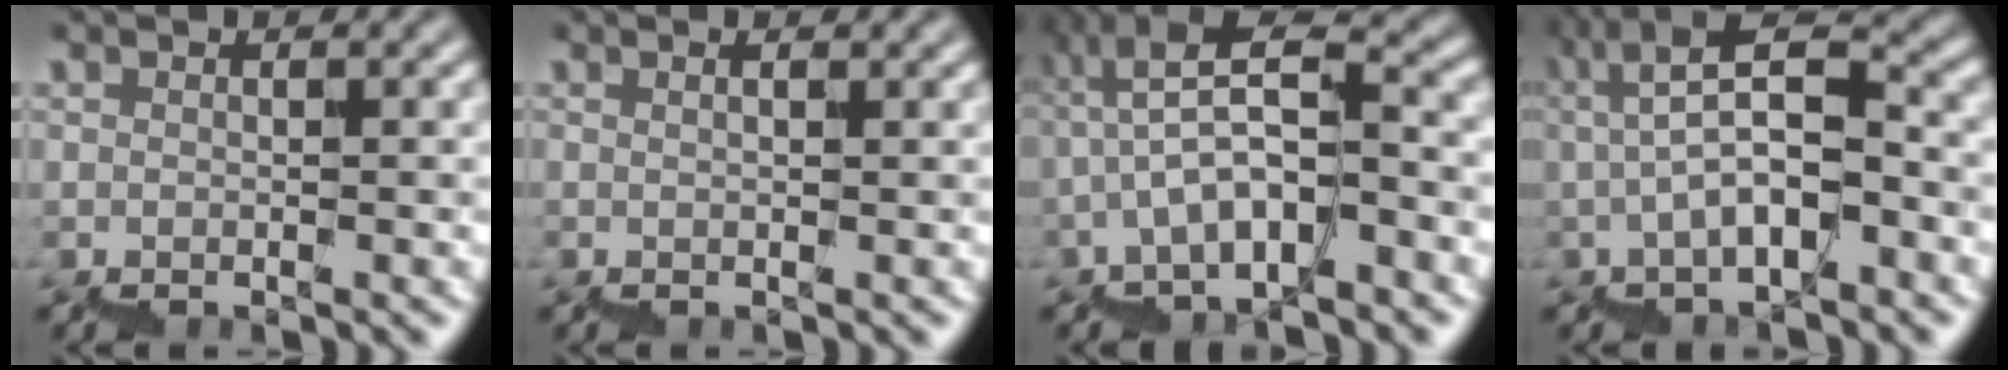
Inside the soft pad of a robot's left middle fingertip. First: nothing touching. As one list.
[{"total": 0.9, "force": [0.7, 0.1, 0.6], "torque": [-0.001, 0.000, 0.007]}, {"total": 5.9, "force": [-1.2, 1.8, 5.5], "torque": [-0.095, 0.028, -0.022]}, {"total": 5.4, "force": [-0.7, 1.4, 5.2], "torque": [-0.088, 0.028, -0.011]}]